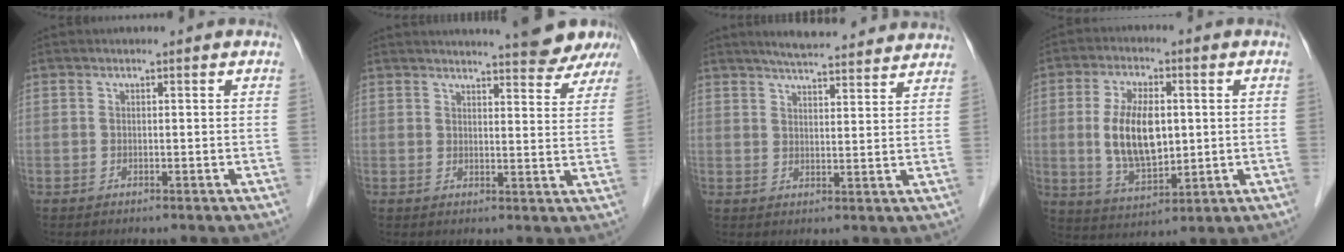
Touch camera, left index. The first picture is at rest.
{"total": 17.5, "force": [15.8, 2.9, 6.9], "torque": [-0.087, -0.009, 0.182]}
{"total": 14.1, "force": [12.8, 1.9, 5.4], "torque": [-0.073, 0.016, 0.165]}
{"total": 10.2, "force": [0.4, 4.7, 9.0], "torque": [-0.187, 0.001, 0.017]}